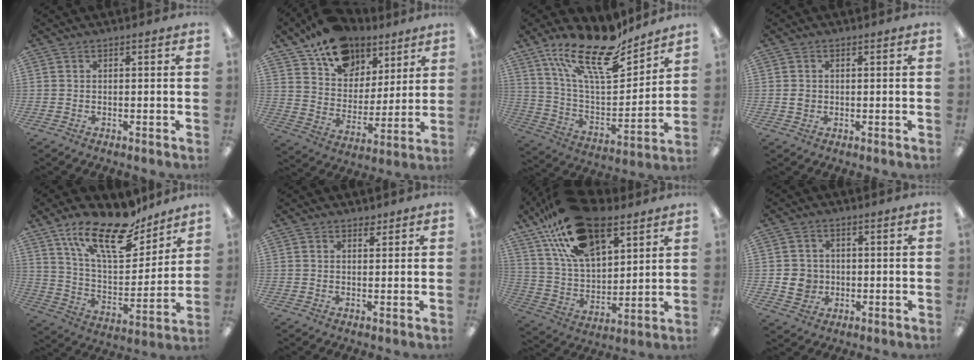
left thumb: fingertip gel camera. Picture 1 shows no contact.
{"total": 15.2, "force": [10.8, 9.5, 5.0], "torque": [-0.091, -0.067, 0.202]}
{"total": 21.7, "force": [16.1, 7.3, 12.7], "torque": [-0.230, -0.101, 0.281]}
{"total": 1.7, "force": [0.0, 1.5, 0.8], "torque": [-0.009, 0.000, -0.003]}
{"total": 21.2, "force": [14.8, 8.3, 12.7], "torque": [-0.222, -0.085, 0.259]}
{"total": 1.7, "force": [1.4, 0.8, 0.5], "torque": [0.006, -0.006, 0.023]}
{"total": 22.9, "force": [13.7, 11.7, 14.2], "torque": [-0.276, -0.056, 0.248]}
{"total": 5.5, "force": [-0.6, 5.2, 1.6], "torque": [-0.025, 0.006, -0.010]}